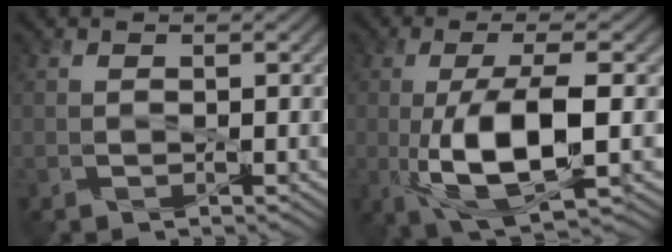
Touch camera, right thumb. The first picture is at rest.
{"total": 10.4, "force": [-2.1, 3.0, 9.7], "torque": [-0.180, 0.000, -0.029]}